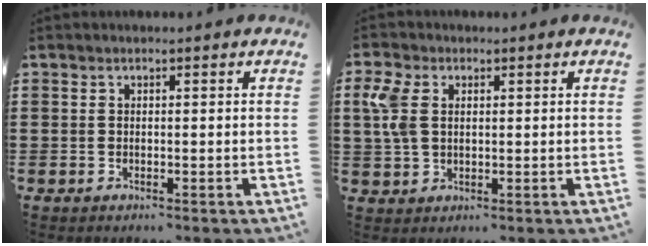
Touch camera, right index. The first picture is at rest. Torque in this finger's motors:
{"motor_torque": [0.21, 0.02, 0.16, 0.15]}